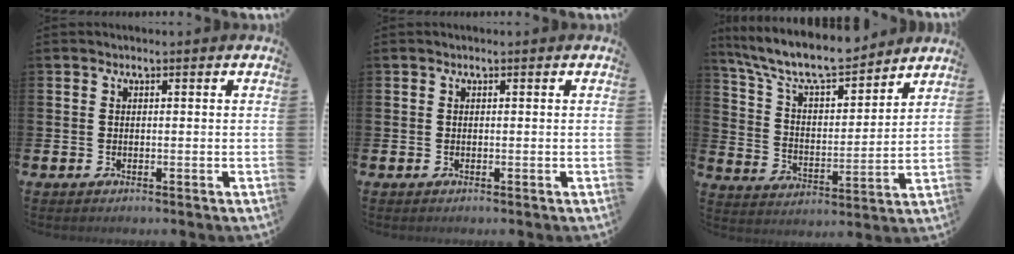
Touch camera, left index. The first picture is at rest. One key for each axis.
{"total": 0.0}
{"total": 9.7, "fx": 9.0, "fy": 1.8, "fz": 3.2, "tx": -0.099, "ty": -0.061, "tz": 0.156}